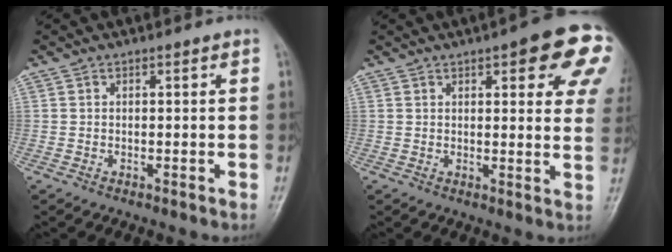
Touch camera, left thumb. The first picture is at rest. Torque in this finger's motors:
{"motor_torque": [2.59, 2.42, 1.32, -1.45, 0.08]}